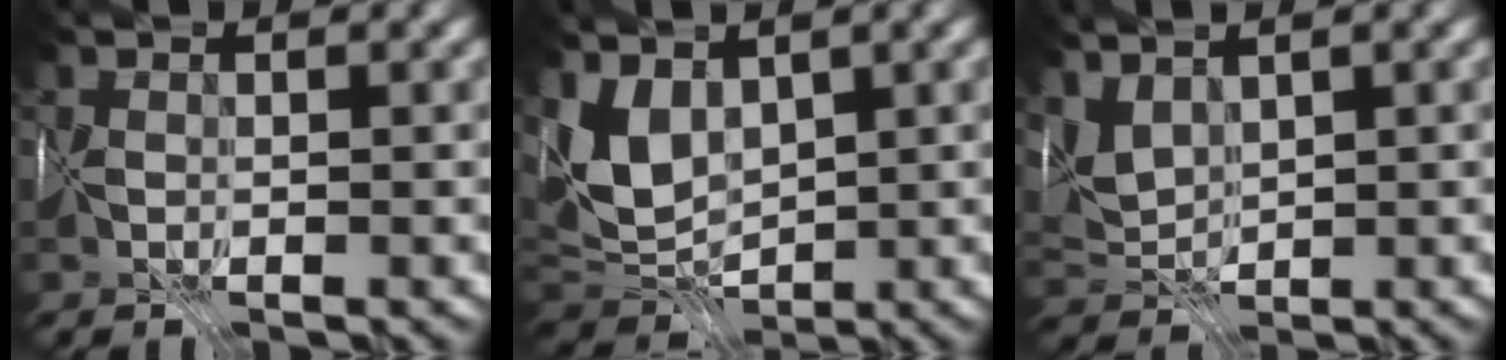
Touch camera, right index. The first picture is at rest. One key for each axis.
{"total": 3.7, "fx": 2.2, "fy": 2.1, "fz": 2.2, "tx": -0.052, "ty": -0.003, "tz": 0.043}
{"total": 2.5, "fx": 2.4, "fy": 0.4, "fz": 0.5, "tx": -0.026, "ty": 0.007, "tz": 0.052}